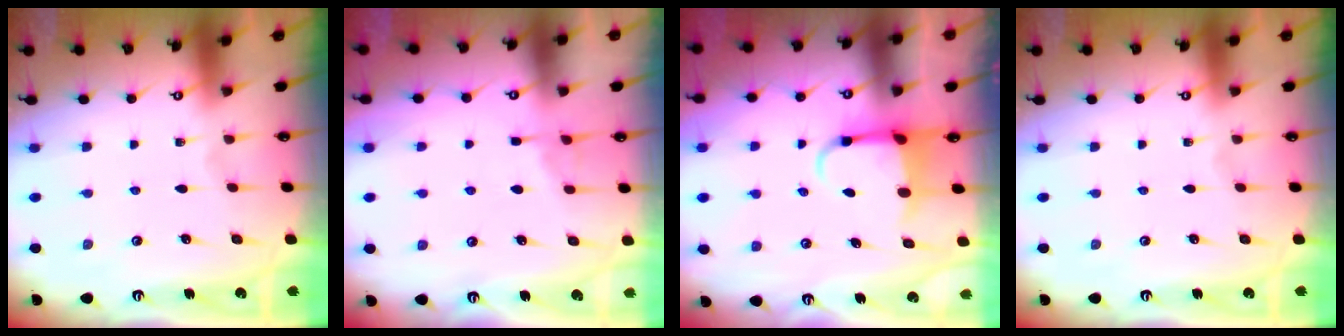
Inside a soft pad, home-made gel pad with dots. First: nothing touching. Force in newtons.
{"total": 3.6, "press": 3.6, "slide": 0.5}
{"total": 4.0, "press": 3.9, "slide": 1.0}
{"total": 0.0}